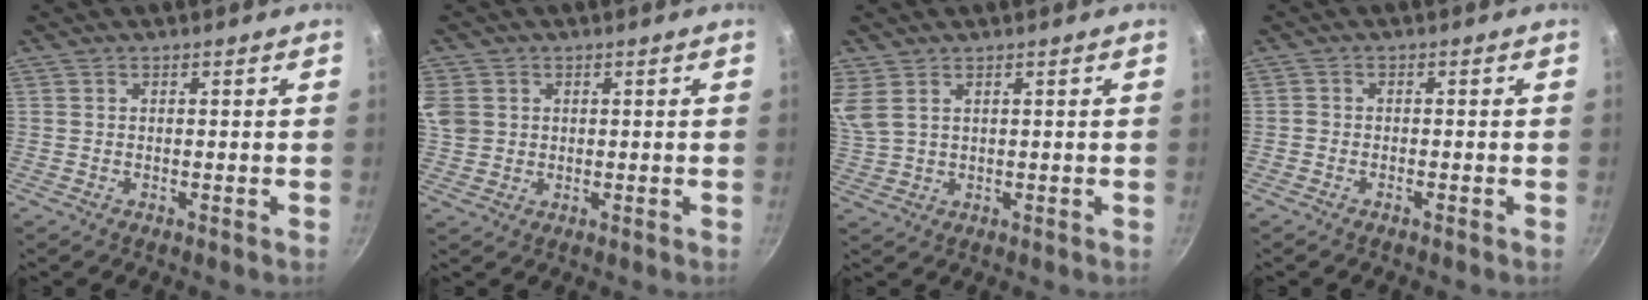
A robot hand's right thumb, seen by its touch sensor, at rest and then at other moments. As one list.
[{"total": 9.7, "force": [2.2, 8.3, 4.5], "torque": [-0.112, 0.014, 0.049]}, {"total": 4.7, "force": [2.9, 2.2, 3.0], "torque": [-0.063, -0.008, 0.066]}, {"total": 1.1, "force": [-0.9, 0.3, 0.6], "torque": [-0.021, 0.008, -0.020]}]